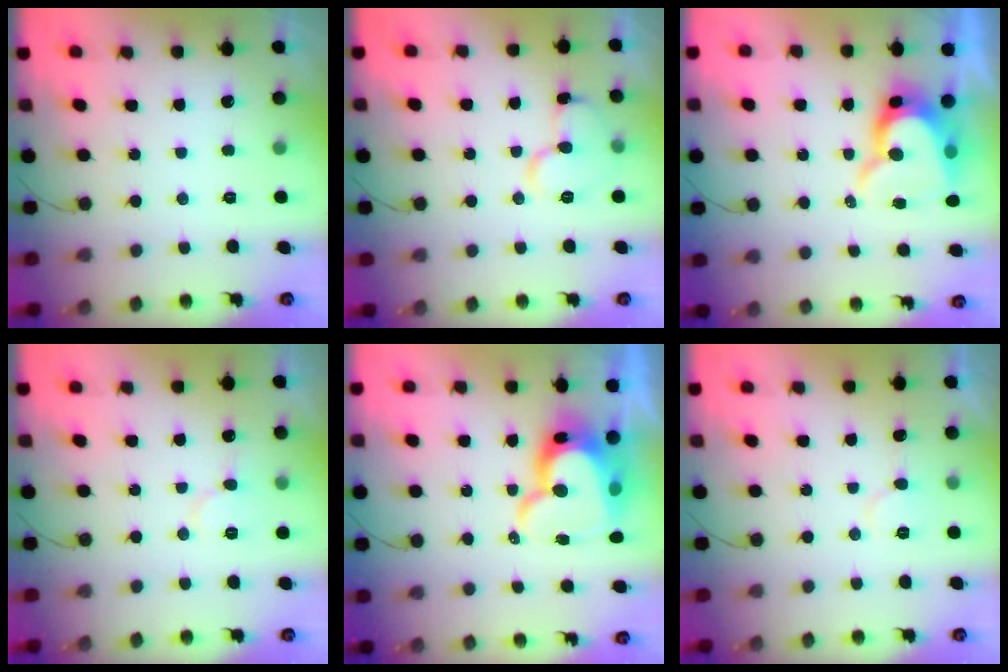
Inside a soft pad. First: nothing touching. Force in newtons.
{"total": 10.1, "press": 10.1, "slide": 1.1}
{"total": 12.5, "press": 12.5, "slide": 1.1}
{"total": 6.8, "press": 6.8, "slide": 0.7}
{"total": 15.0, "press": 14.9, "slide": 1.4}
{"total": 6.6, "press": 6.6, "slide": 0.4}